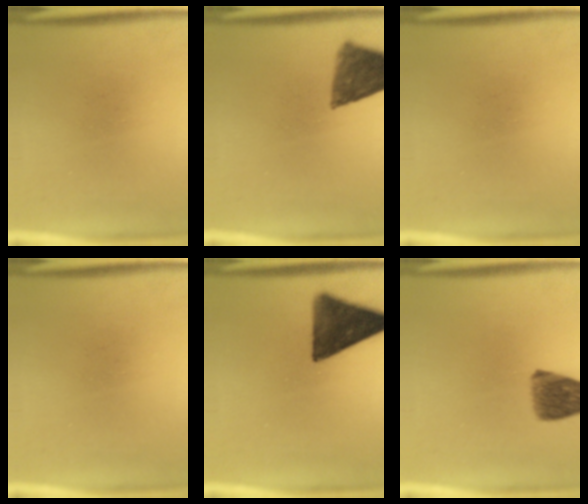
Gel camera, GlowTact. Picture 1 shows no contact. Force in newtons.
{"total": 9.4}
{"total": 0.0}
{"total": 0.0}
{"total": 13.2}
{"total": 7.4}